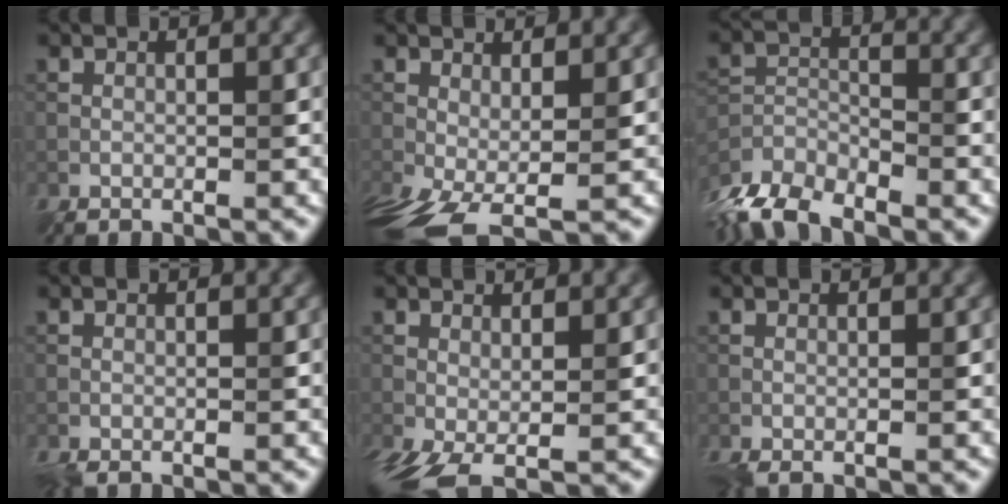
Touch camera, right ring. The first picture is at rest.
{"total": 6.0, "force": [-2.3, 2.6, 4.9], "torque": [-0.100, -0.029, -0.029]}
{"total": 6.4, "force": [-5.8, 2.0, 1.7], "torque": [-0.038, -0.012, -0.115]}
{"total": 0.6, "force": [-0.3, 0.2, 0.5], "torque": [-0.014, -0.003, -0.007]}
{"total": 5.1, "force": [-1.4, 2.1, 4.5], "torque": [-0.090, -0.015, -0.014]}
{"total": 0.9, "force": [-0.3, 0.3, 0.8], "torque": [-0.019, -0.002, -0.007]}